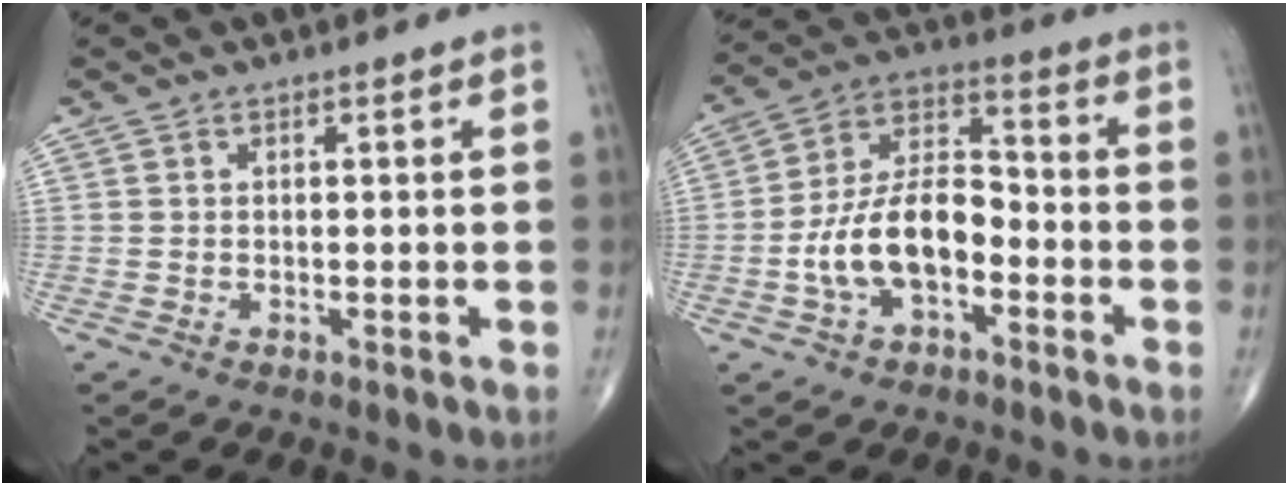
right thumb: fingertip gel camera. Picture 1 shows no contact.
{"total": 13.7, "force": [-4.0, 7.6, 10.6], "torque": [-0.185, 0.046, -0.078]}